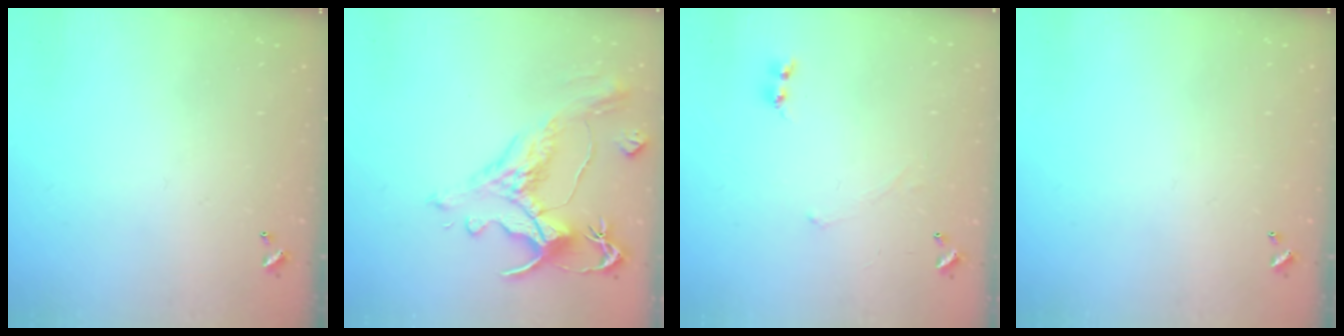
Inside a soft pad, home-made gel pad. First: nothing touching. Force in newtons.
{"total": 1.7, "press": 0.9, "slide": 1.5}
{"total": 0.7, "press": 0.4, "slide": 0.5}
{"total": 0.0}